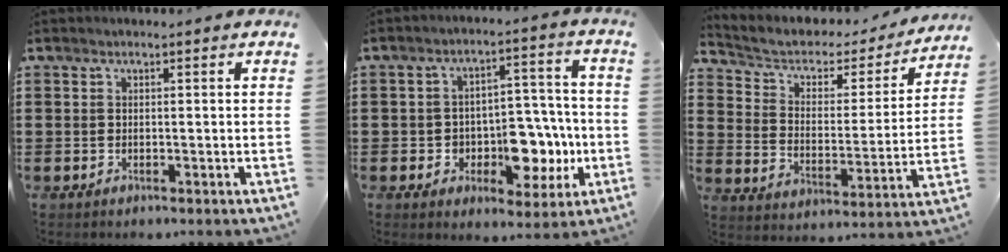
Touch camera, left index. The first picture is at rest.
{"total": 8.8, "force": [-2.7, 6.2, 5.8], "torque": [-0.079, 0.016, -0.044]}
{"total": 4.0, "force": [2.8, 2.4, 1.6], "torque": [-0.051, -0.019, 0.040]}